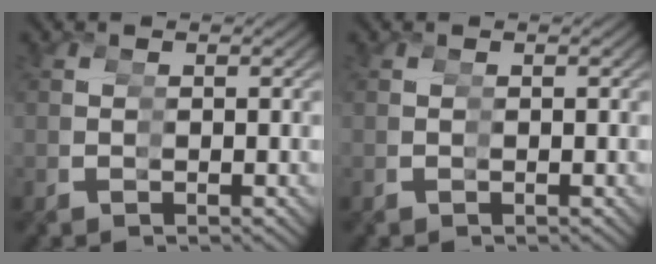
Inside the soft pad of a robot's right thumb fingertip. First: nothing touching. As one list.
[{"total": 0.0}]